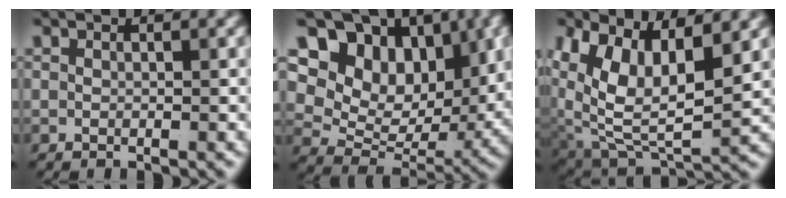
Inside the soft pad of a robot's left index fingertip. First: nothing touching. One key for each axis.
{"total": 17.1, "fx": 3.7, "fy": 13.0, "fz": 10.5, "tx": -0.194, "ty": -0.021, "tz": 0.059}
{"total": 10.0, "fx": 0.8, "fy": 6.9, "fz": 7.2, "tx": -0.162, "ty": -0.040, "tz": 0.035}